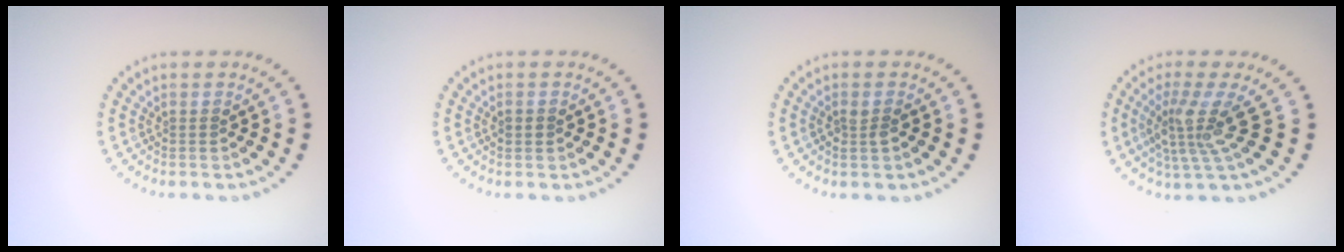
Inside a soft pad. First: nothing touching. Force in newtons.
{"total": 1.2, "press": 1.2, "slide": 0.0}
{"total": 1.0, "press": 1.0, "slide": 0.3}
{"total": 4.3, "press": 3.1, "slide": 3.0}